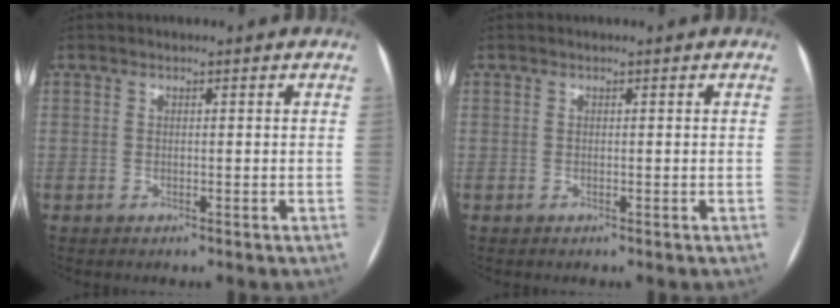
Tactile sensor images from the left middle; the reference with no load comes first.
{"total": 0.0}